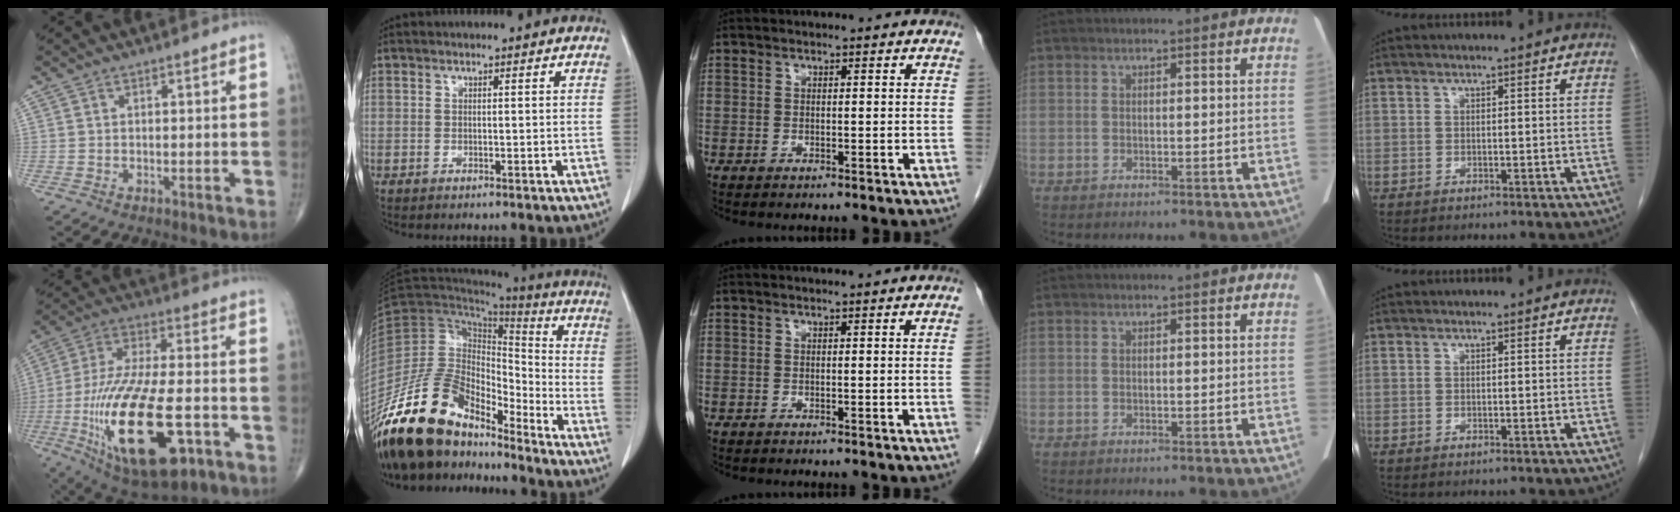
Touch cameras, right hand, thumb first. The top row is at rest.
{"thumb": {"total": 27.0, "force": [-8.6, 10.9, 23.1], "torque": [-0.500, 0.001, -0.130]}, "index": {"total": 20.0, "force": [-16.6, 7.4, 8.4], "torque": [-0.162, 0.031, -0.302]}, "middle": {"total": 0.6, "force": [-0.1, -0.3, 0.6], "torque": [-0.004, 0.001, -0.001]}}